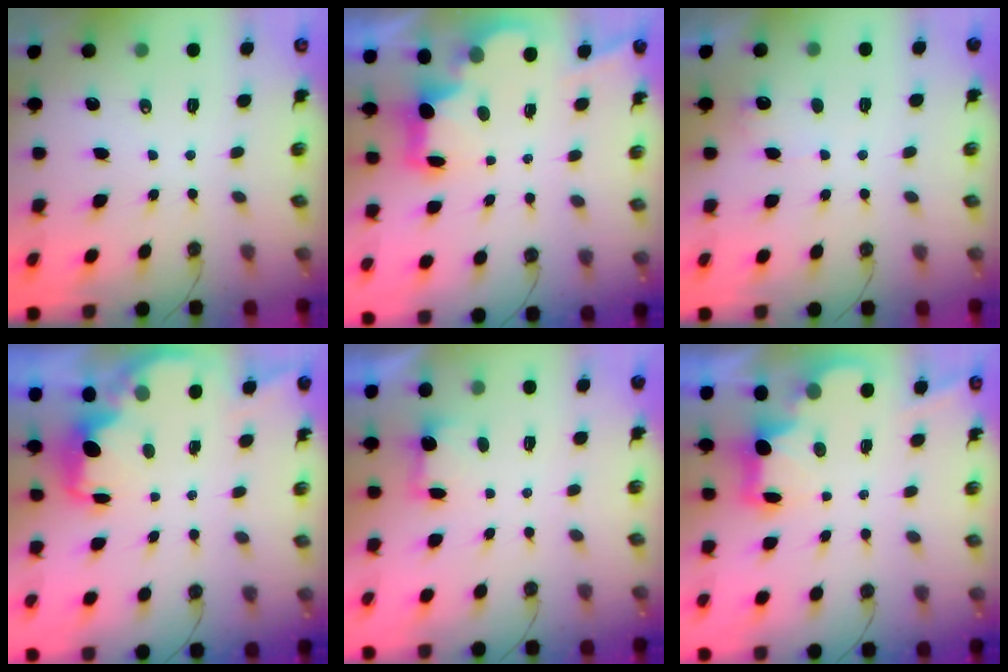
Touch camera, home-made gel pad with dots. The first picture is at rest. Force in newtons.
{"total": 2.9, "press": 2.8, "slide": 0.9}
{"total": 4.4, "press": 4.3, "slide": 0.6}
{"total": 2.0, "press": 1.9, "slide": 0.8}
{"total": 1.6, "press": 1.4, "slide": 0.7}
{"total": 2.4, "press": 2.3, "slide": 0.7}